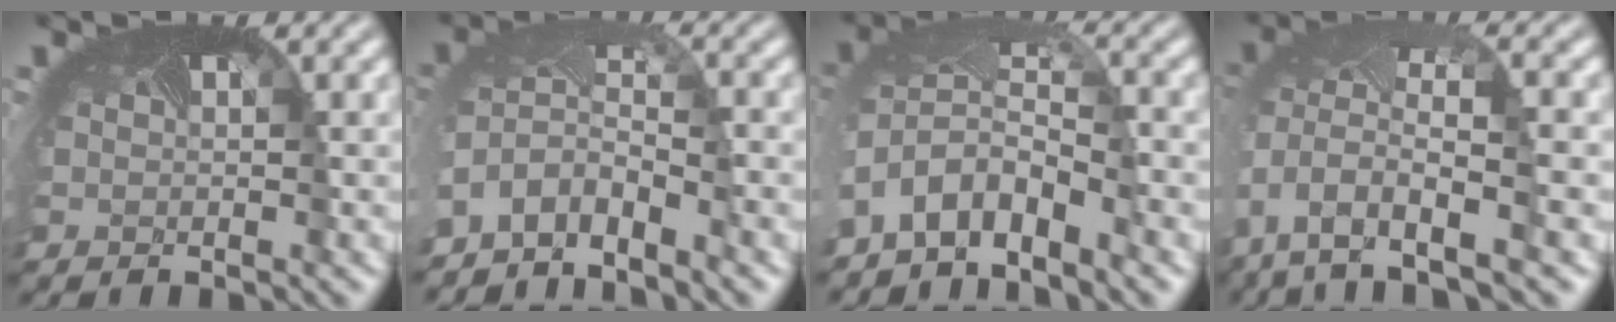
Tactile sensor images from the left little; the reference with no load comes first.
{"total": 4.5, "force": [-3.6, 1.4, 2.3], "torque": [-0.056, -0.014, -0.074]}
{"total": 5.9, "force": [-3.8, 2.5, 3.6], "torque": [-0.074, -0.008, -0.078]}
{"total": 10.6, "force": [-3.9, 5.4, 8.3], "torque": [-0.200, -0.025, -0.046]}